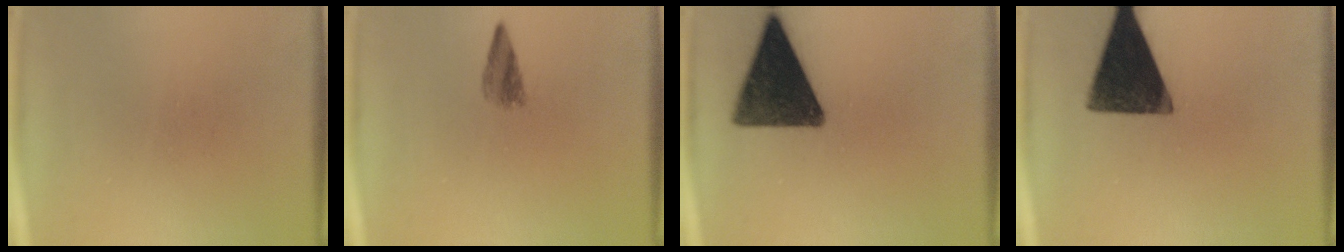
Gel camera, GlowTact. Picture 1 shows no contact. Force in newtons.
{"total": 2.6}
{"total": 15.1}
{"total": 14.7}